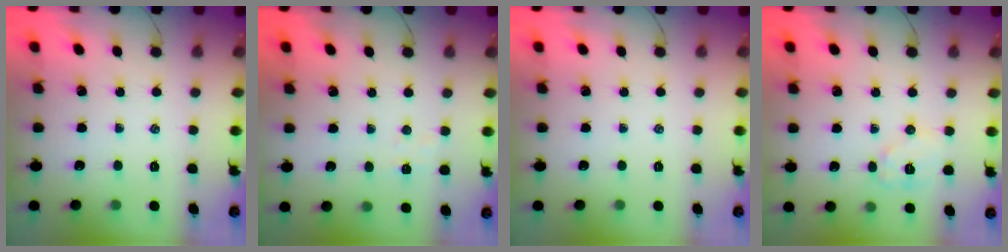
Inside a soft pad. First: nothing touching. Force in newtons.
{"total": 3.0, "press": 2.9, "slide": 0.8}
{"total": 0.0}
{"total": 7.7, "press": 7.7, "slide": 0.6}